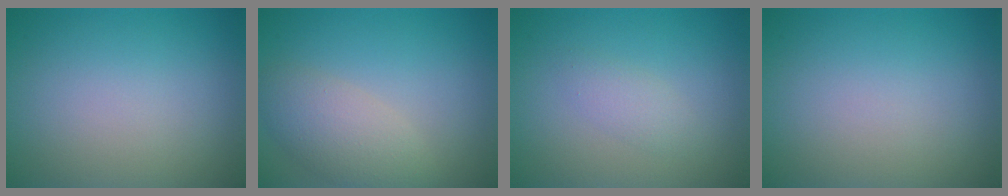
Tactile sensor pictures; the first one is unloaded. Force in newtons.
{"total": 3.9, "press": 3.9, "slide": 0.1}
{"total": 1.5, "press": 1.5, "slide": 0.1}
{"total": 0.0}